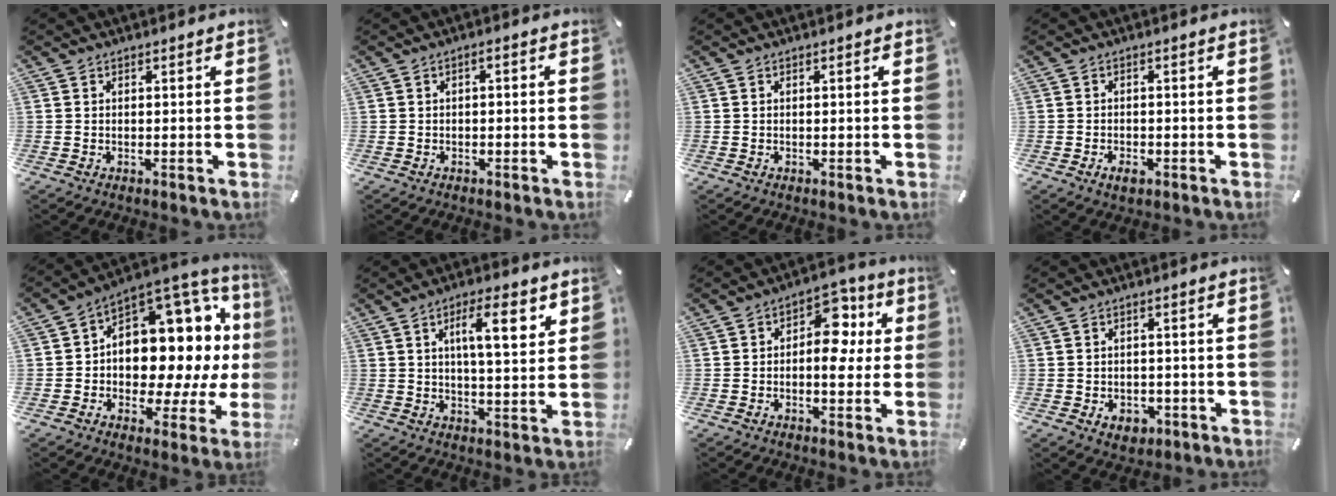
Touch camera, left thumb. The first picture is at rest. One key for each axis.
{"total": 1.6, "fx": -1.1, "fy": 0.6, "fz": 1.1, "tx": -0.019, "ty": 0.004, "tz": -0.021}
{"total": 0.7, "fx": 0.0, "fy": 0.0, "fz": 0.7, "tx": -0.010, "ty": 0.000, "tz": -0.001}
{"total": 3.1, "fx": -1.4, "fy": 2.0, "fz": 1.9, "tx": -0.041, "ty": 0.004, "tz": -0.027}
{"total": 13.7, "fx": 3.0, "fy": 10.1, "fz": 8.7, "tx": -0.085, "ty": -0.073, "tz": 0.047}
{"total": 11.0, "fx": 4.3, "fy": 3.1, "fz": 9.6, "tx": -0.154, "ty": -0.008, "tz": 0.062}
{"total": 10.6, "fx": 0.6, "fy": 6.8, "fz": 8.0, "tx": -0.096, "ty": 0.001, "tz": 0.007}
{"total": 4.5, "fx": -1.6, "fy": 3.5, "fz": 2.3, "tx": -0.036, "ty": 0.002, "tz": -0.030}